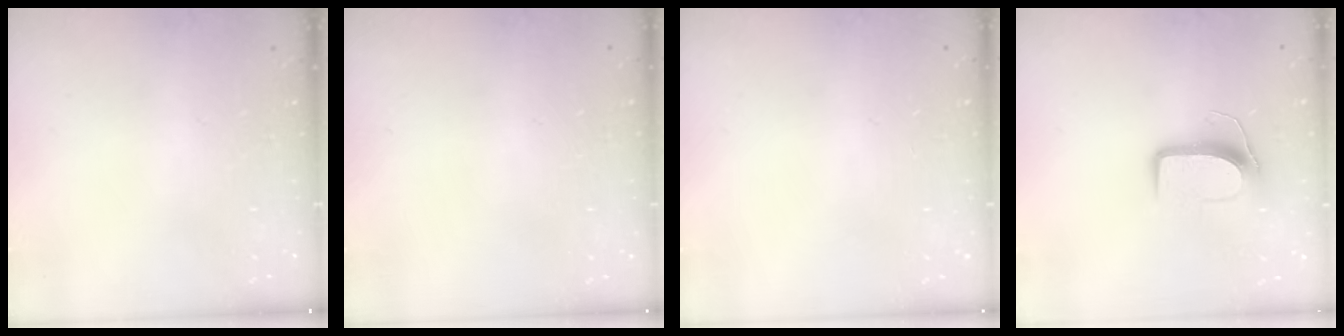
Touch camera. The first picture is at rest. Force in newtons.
{"total": 0.0}
{"total": 0.0}
{"total": 9.4, "press": 9.4, "slide": 0.3}